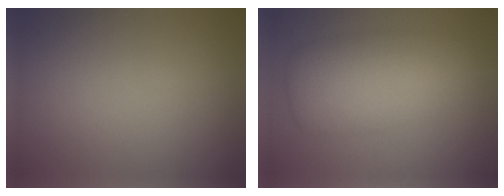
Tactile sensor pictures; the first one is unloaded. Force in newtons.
{"total": 6.6, "press": 6.6, "slide": 0.0}